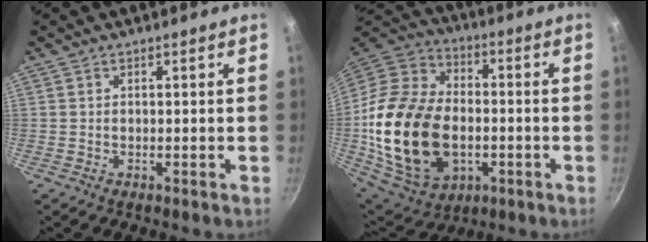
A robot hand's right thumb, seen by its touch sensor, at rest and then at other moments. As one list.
[{"total": 27.1, "force": [-4.1, 18.2, 19.8], "torque": [-0.370, 0.026, -0.063]}]